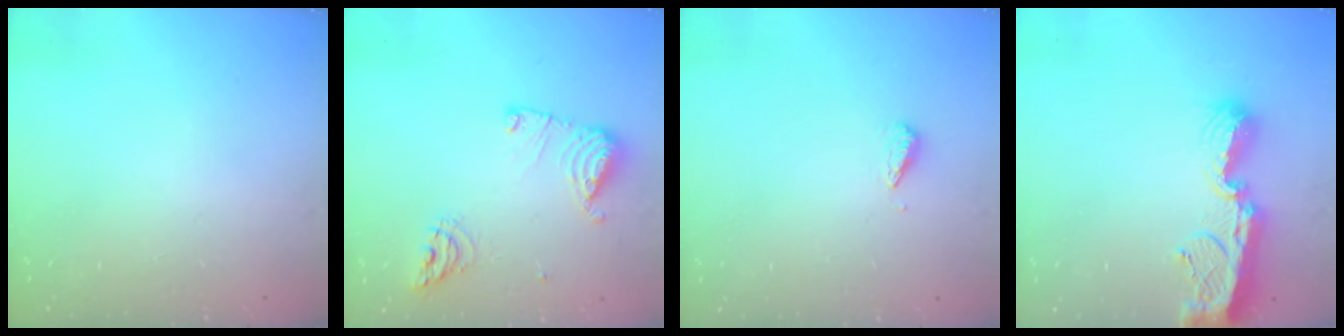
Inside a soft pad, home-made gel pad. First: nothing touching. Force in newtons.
{"total": 11.8, "press": 11.7, "slide": 1.4}
{"total": 3.6, "press": 3.6, "slide": 0.5}
{"total": 12.6, "press": 12.5, "slide": 1.0}